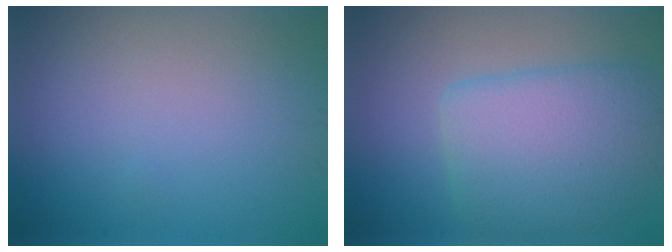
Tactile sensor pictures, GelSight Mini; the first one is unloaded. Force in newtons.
{"total": 7.0, "press": 7.0, "slide": 0.2}